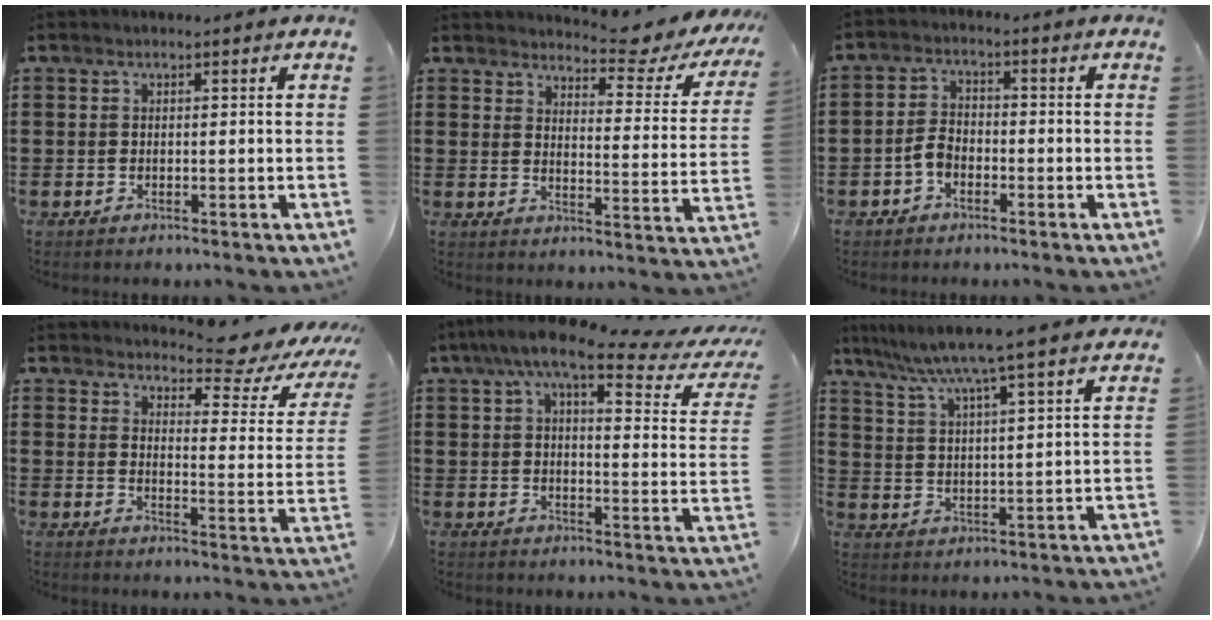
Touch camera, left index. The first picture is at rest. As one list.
[{"total": 5.4, "force": [4.9, 0.6, 2.2], "torque": [-0.037, -0.042, 0.073]}, {"total": 3.1, "force": [-1.5, 1.9, 2.1], "torque": [-0.054, 0.001, -0.033]}, {"total": 6.2, "force": [5.6, 0.6, 2.6], "torque": [-0.050, -0.045, 0.088]}, {"total": 10.1, "force": [6.9, 1.8, 7.2], "torque": [-0.138, -0.027, 0.111]}, {"total": 7.0, "force": [6.1, -1.3, 3.2], "torque": [-0.086, -0.040, 0.099]}]